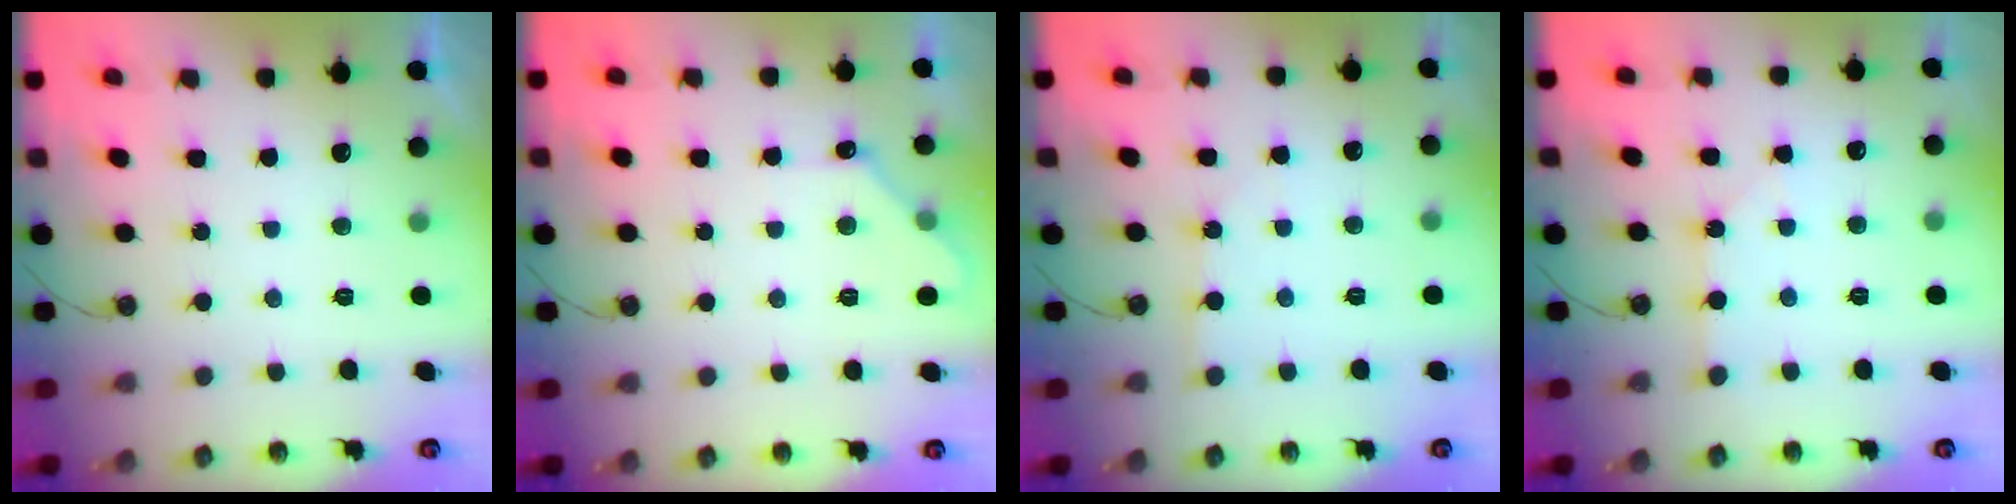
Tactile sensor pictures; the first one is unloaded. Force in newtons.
{"total": 5.7, "press": 5.6, "slide": 0.7}
{"total": 4.9, "press": 4.9, "slide": 0.5}
{"total": 1.1, "press": 1.1, "slide": 0.2}